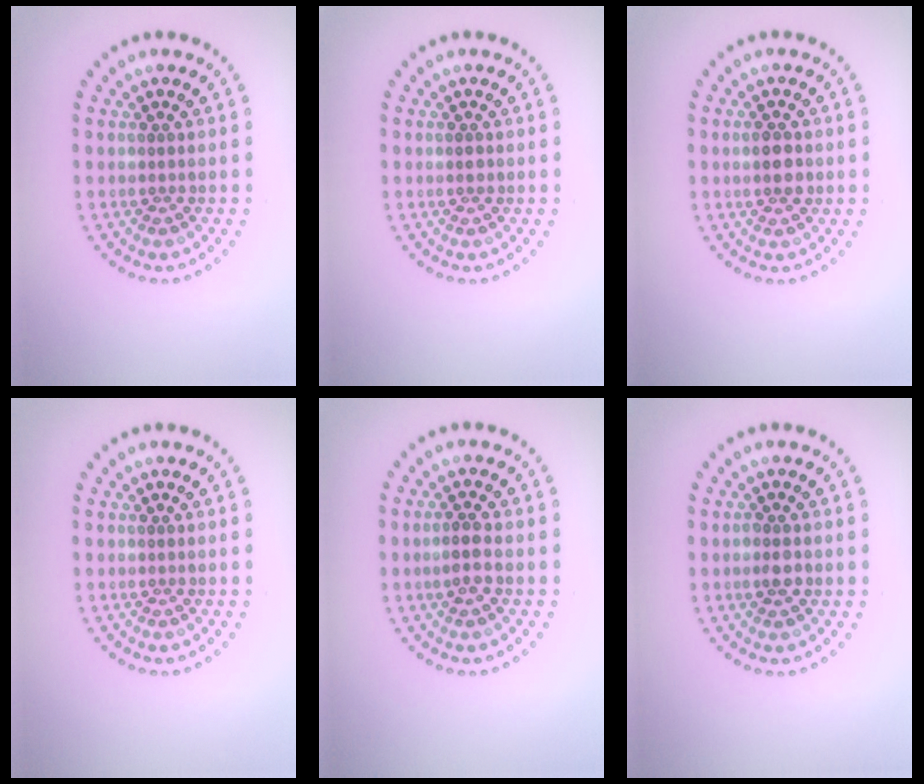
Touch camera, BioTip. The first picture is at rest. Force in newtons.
{"total": 0.8, "press": 0.8, "slide": 0.1}
{"total": 2.4, "press": 2.4, "slide": 0.0}
{"total": 0.0}
{"total": 1.9, "press": 1.9, "slide": 0.6}
{"total": 1.3, "press": 1.3, "slide": 0.3}